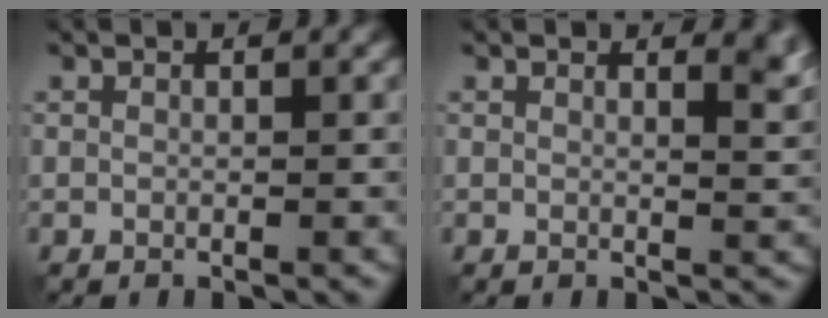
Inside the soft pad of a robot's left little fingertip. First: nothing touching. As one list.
[{"total": 2.7, "force": [2.0, 0.9, 1.5], "torque": [-0.007, 0.000, 0.026]}]